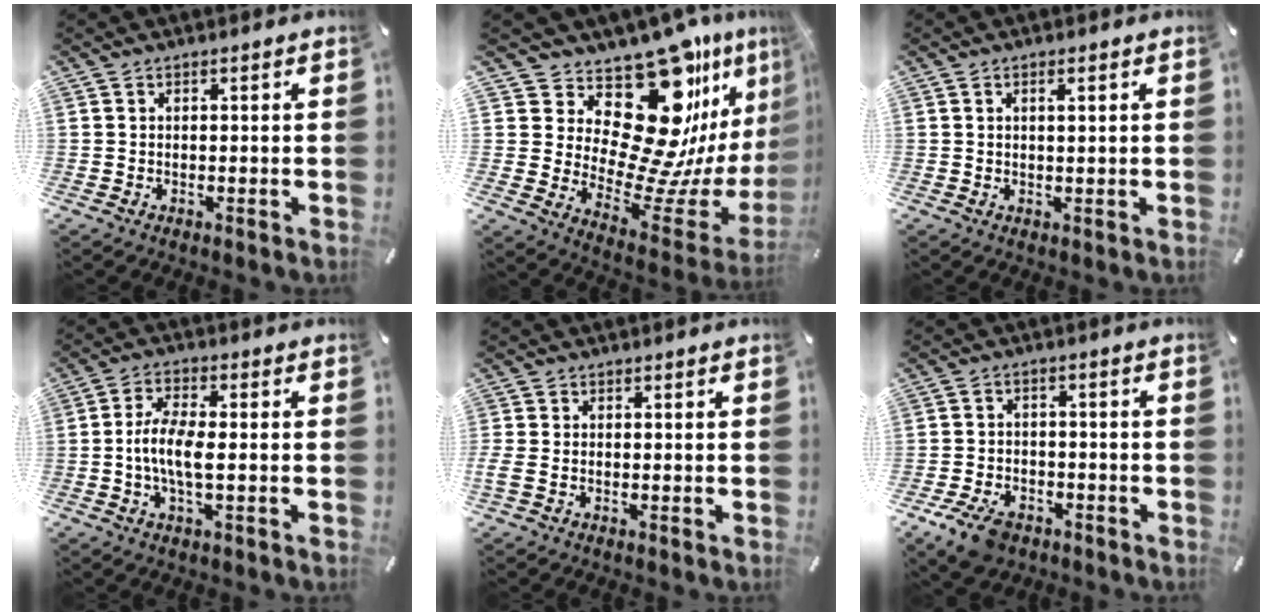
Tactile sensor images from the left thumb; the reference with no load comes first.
{"total": 24.5, "force": [15.3, 10.6, 16.0], "torque": [-0.223, -0.166, 0.270]}
{"total": 1.5, "force": [0.5, 0.2, 1.4], "torque": [-0.028, 0.001, 0.007]}
{"total": 7.6, "force": [-1.0, 2.5, 7.1], "torque": [-0.150, -0.003, -0.024]}
{"total": 2.0, "force": [-0.6, 0.8, 1.7], "torque": [-0.034, -0.001, -0.011]}
{"total": 7.3, "force": [-4.5, 4.4, 3.7], "torque": [-0.077, 0.020, -0.082]}